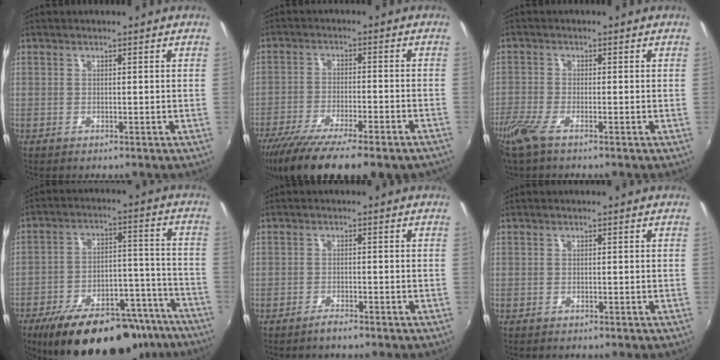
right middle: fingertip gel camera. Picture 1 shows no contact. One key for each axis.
{"total": 19.6, "fx": -15.2, "fy": 4.2, "fz": 11.7, "tx": -0.217, "ty": -0.069, "tz": -0.231}
{"total": 5.5, "fx": -3.8, "fy": 1.1, "fz": 3.7, "tx": -0.096, "ty": -0.019, "tz": -0.079}
{"total": 26.7, "fx": -20.6, "fy": 10.5, "fz": 13.4, "tx": -0.223, "ty": 0.009, "tz": -0.271}
{"total": 1.7, "fx": -1.5, "fy": 0.4, "fz": 0.7, "tx": -0.018, "ty": -0.005, "tz": -0.030}
{"total": 0.0}